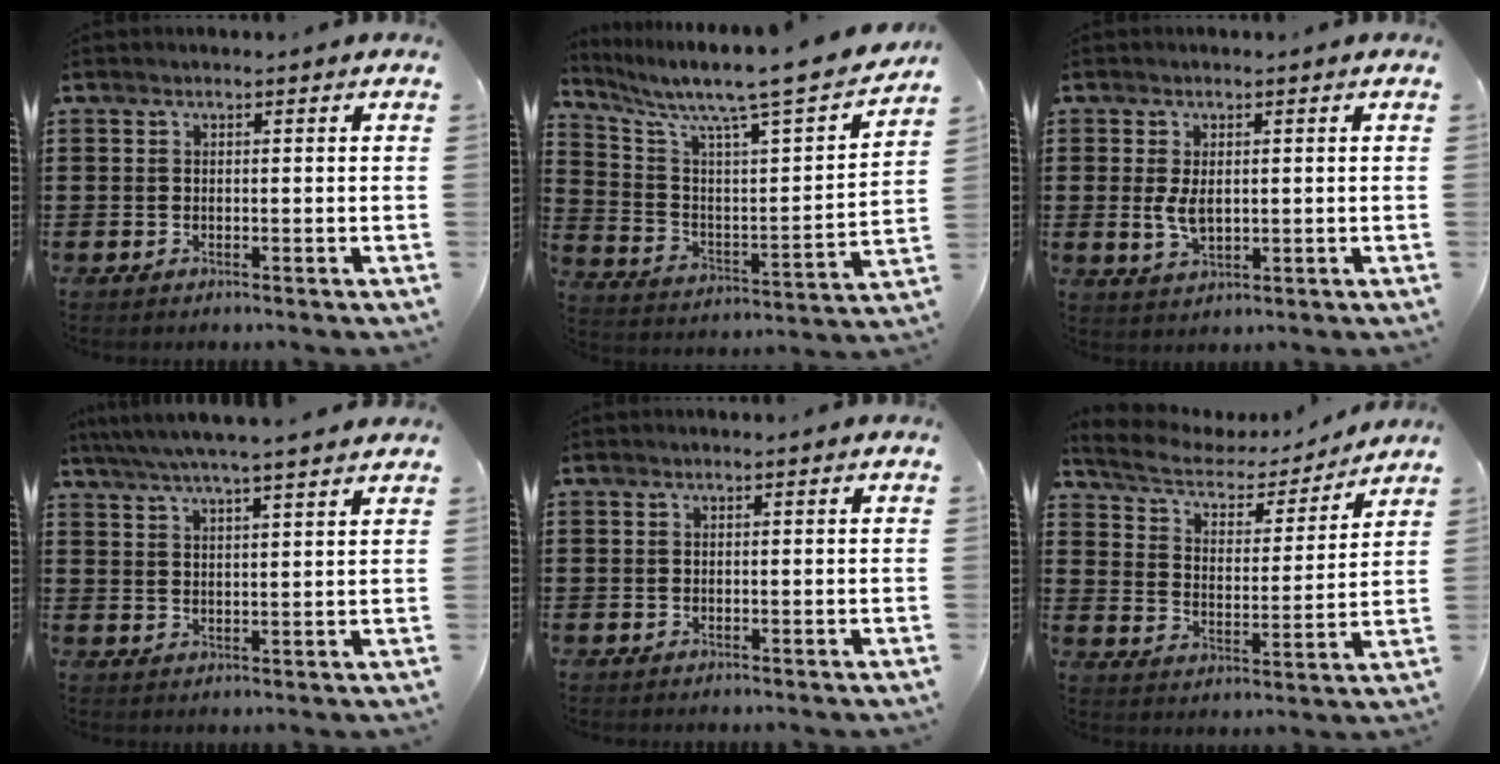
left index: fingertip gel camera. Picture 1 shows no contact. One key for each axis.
{"total": 8.2, "fx": 6.9, "fy": 0.4, "fz": 4.3, "tx": -0.117, "ty": -0.059, "tz": 0.106}
{"total": 3.9, "fx": 0.1, "fy": 2.1, "fz": 3.2, "tx": -0.079, "ty": 0.000, "tz": -0.003}
{"total": 4.8, "fx": 4.3, "fy": -0.1, "fz": 2.2, "tx": -0.056, "ty": -0.018, "tz": 0.074}
{"total": 0.0}
{"total": 5.1, "fx": 4.4, "fy": 1.7, "fz": 2.0, "tx": -0.062, "ty": -0.026, "tz": 0.070}